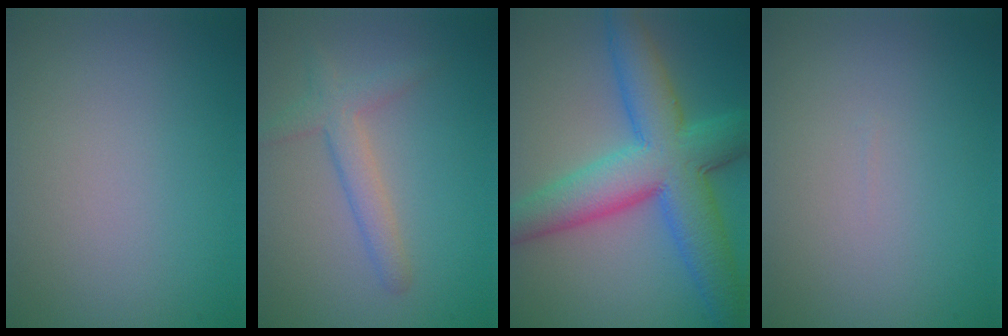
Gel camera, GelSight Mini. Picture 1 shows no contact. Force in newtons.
{"total": 2.7, "press": 2.6, "slide": 0.1}
{"total": 9.9, "press": 9.9, "slide": 0.4}
{"total": 0.0}